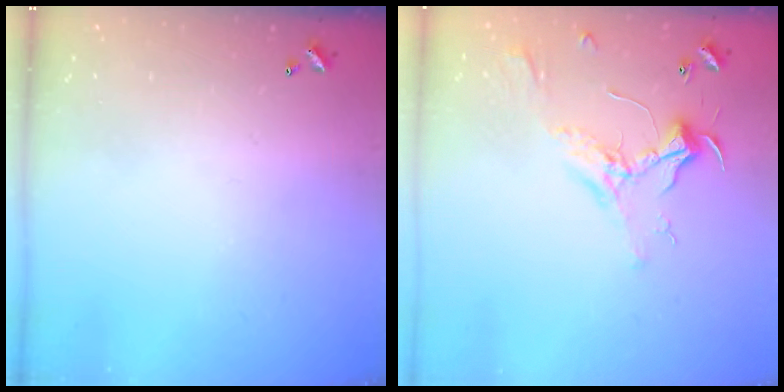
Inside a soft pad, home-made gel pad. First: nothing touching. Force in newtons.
{"total": 2.2, "press": 2.1, "slide": 0.7}